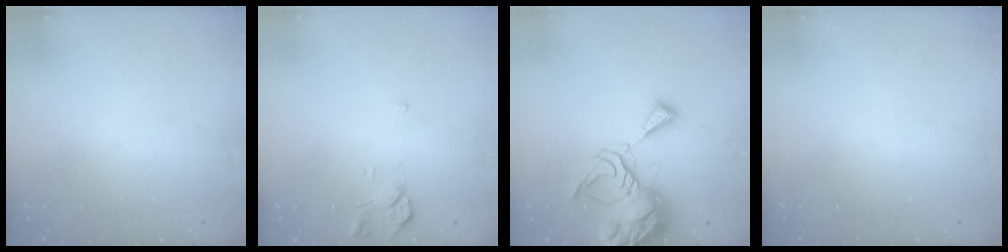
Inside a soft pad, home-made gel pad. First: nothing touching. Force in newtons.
{"total": 4.8, "press": 4.8, "slide": 0.7}
{"total": 13.3, "press": 13.2, "slide": 1.4}
{"total": 0.0}